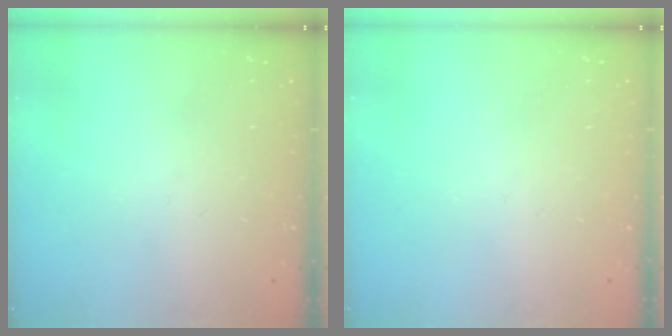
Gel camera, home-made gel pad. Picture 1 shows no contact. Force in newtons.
{"total": 0.0}